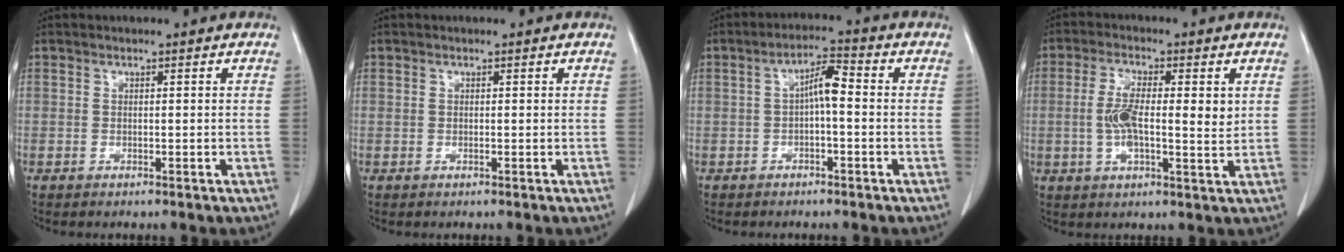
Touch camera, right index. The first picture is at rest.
{"total": 0.0}
{"total": 4.6, "force": [-0.2, 1.1, 4.4], "torque": [-0.075, 0.019, -0.004]}
{"total": 8.5, "force": [0.9, 2.5, 8.1], "torque": [-0.150, 0.007, 0.013]}